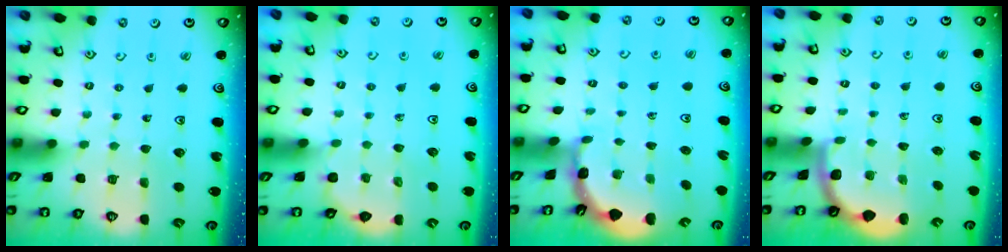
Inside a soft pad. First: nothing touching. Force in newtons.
{"total": 2.0, "press": 2.0, "slide": 0.2}
{"total": 1.7, "press": 1.6, "slide": 0.1}
{"total": 1.8, "press": 1.8, "slide": 0.0}